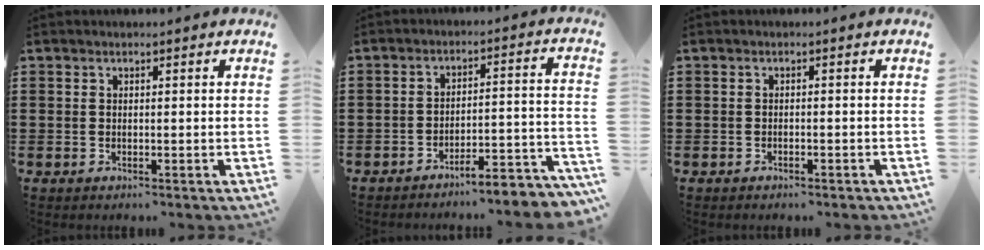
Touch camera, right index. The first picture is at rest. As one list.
[{"total": 4.5, "force": [-4.3, -0.3, 1.5], "torque": [-0.027, -0.016, -0.089]}, {"total": 0.8, "force": [-0.8, 0.1, 0.2], "torque": [-0.007, -0.003, -0.015]}]